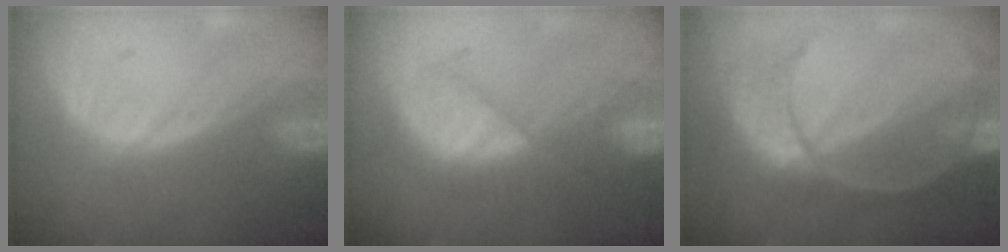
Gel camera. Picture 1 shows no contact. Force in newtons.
{"total": 7.4, "press": 7.3, "slide": 1.1}
{"total": 9.4, "press": 8.5, "slide": 4.0}